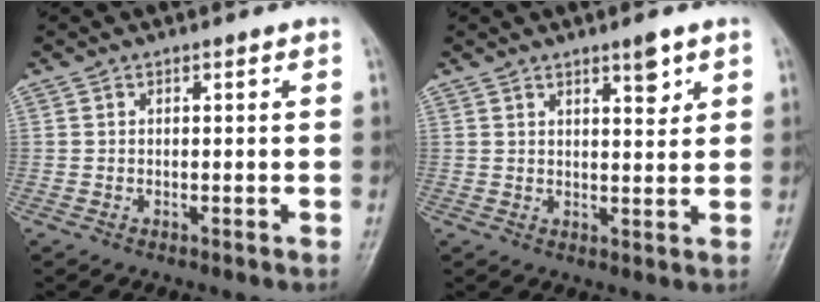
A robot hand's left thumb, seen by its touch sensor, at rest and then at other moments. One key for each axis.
{"total": 4.0, "fx": 2.5, "fy": 1.1, "fz": 2.9, "tx": -0.033, "ty": -0.016, "tz": 0.038}